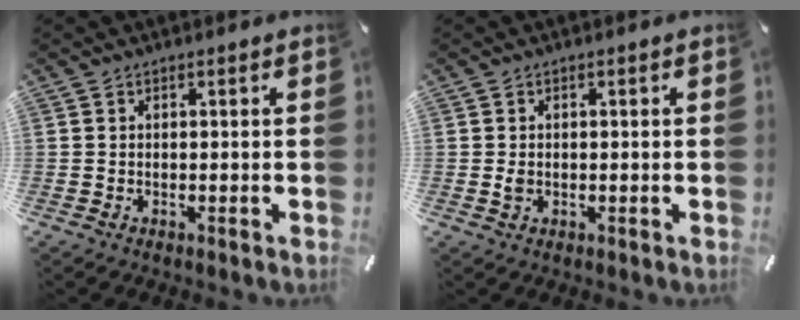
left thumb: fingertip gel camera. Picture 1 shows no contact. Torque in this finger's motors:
{"motor_torque": [0.36, 0.59, 0.35, -0.09, -0.04]}